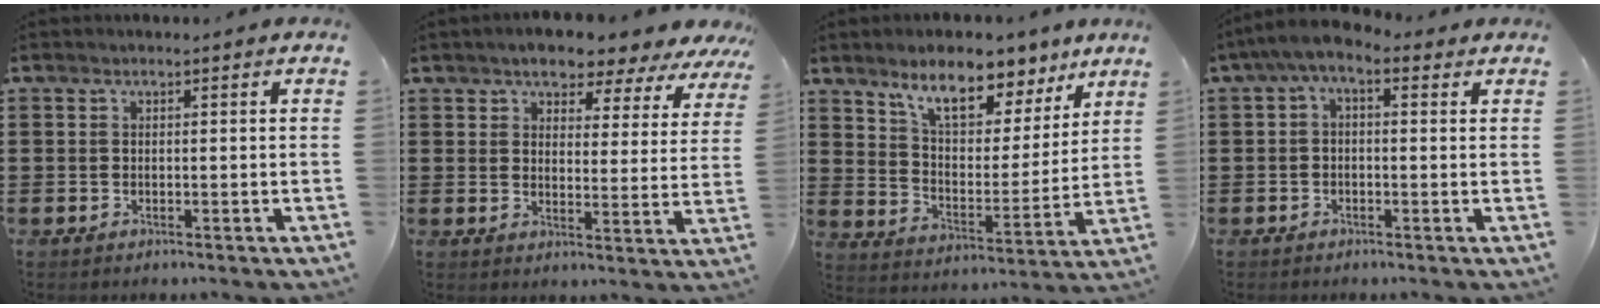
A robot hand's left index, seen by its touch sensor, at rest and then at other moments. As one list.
[{"total": 4.9, "force": [4.6, 1.3, 1.3], "torque": [-0.043, -0.024, 0.074]}, {"total": 9.4, "force": [7.6, 3.5, 4.3], "torque": [-0.086, -0.039, 0.133]}, {"total": 2.5, "force": [-0.4, 0.9, 2.3], "torque": [-0.053, 0.001, -0.015]}]